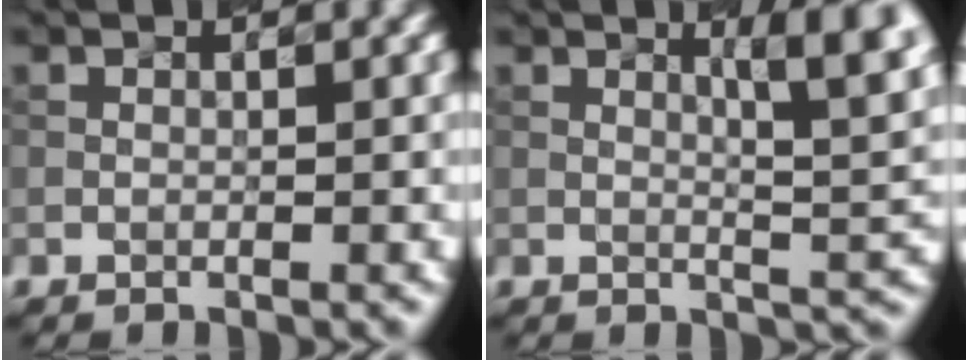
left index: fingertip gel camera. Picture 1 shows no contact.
{"total": 5.7, "force": [2.3, 1.2, 5.1], "torque": [-0.060, 0.003, 0.044]}